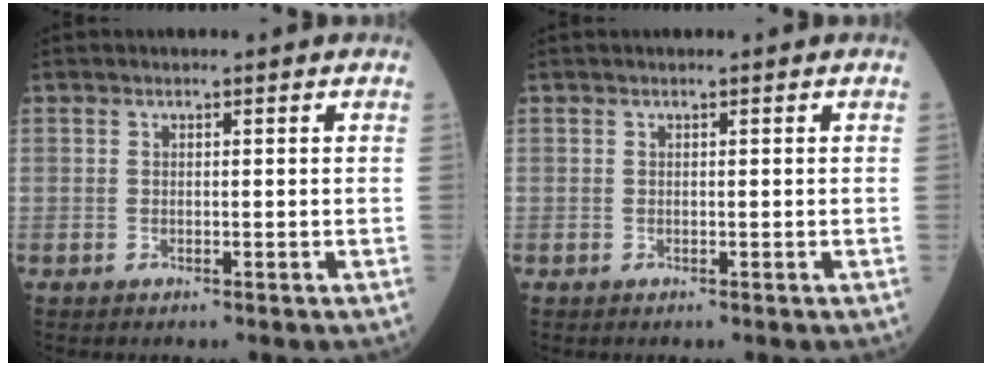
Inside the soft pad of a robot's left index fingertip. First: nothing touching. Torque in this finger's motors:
{"motor_torque": [-1.41, 0.23, -1.05, -0.21]}